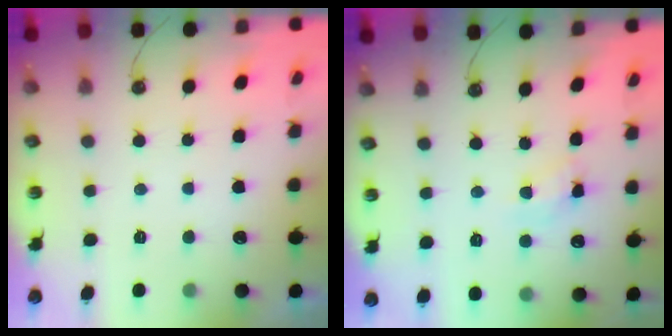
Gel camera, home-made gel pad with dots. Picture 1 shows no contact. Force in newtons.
{"total": 5.8, "press": 5.8, "slide": 0.4}